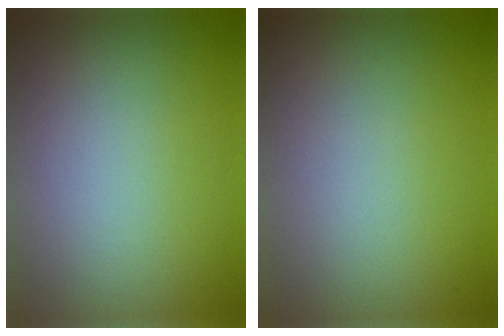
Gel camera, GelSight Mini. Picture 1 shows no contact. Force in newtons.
{"total": 0.0}